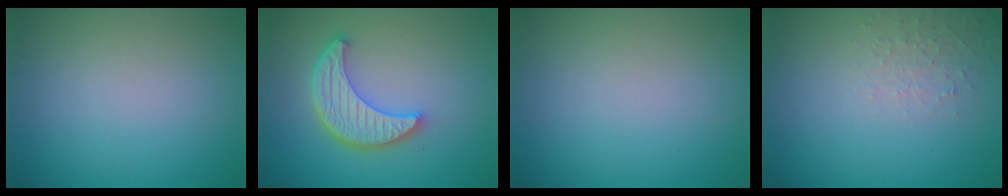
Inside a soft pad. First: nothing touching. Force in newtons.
{"total": 5.4, "press": 4.3, "slide": 3.2}
{"total": 0.0}
{"total": 1.8, "press": 1.8, "slide": 0.4}